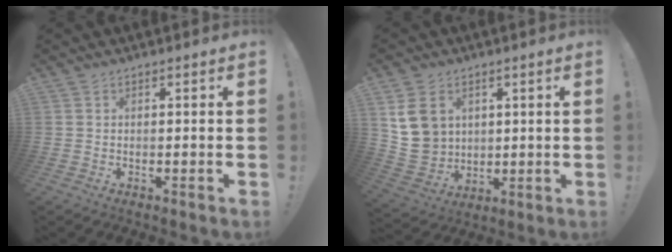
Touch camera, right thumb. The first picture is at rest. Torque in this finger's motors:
{"motor_torque": [-0.29, 0.44, 0.16, 0.64, -0.03]}